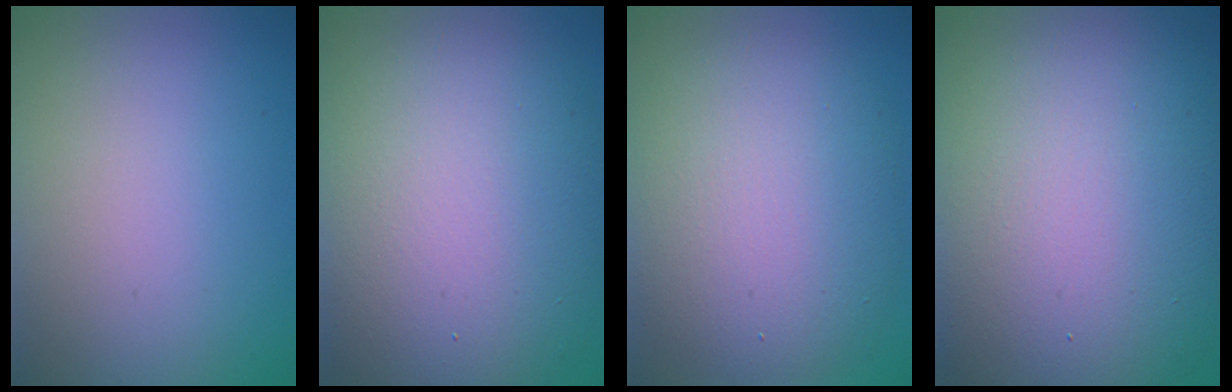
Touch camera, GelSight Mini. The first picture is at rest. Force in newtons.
{"total": 13.9, "press": 13.9, "slide": 1.1}
{"total": 9.2, "press": 9.2, "slide": 0.4}
{"total": 17.5, "press": 17.5, "slide": 0.8}